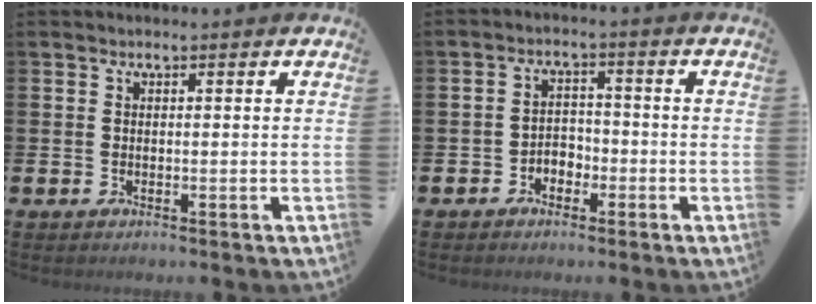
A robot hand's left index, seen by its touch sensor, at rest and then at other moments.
{"total": 2.6, "force": [-1.9, 1.6, 0.6], "torque": [-0.019, 0.008, -0.042]}